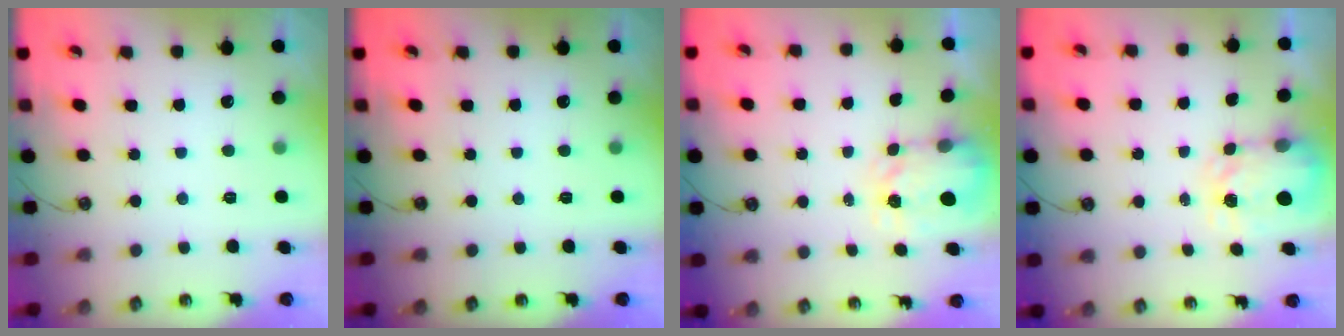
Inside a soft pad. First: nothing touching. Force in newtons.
{"total": 0.0}
{"total": 3.6, "press": 3.5, "slide": 0.5}
{"total": 3.8, "press": 3.8, "slide": 0.6}